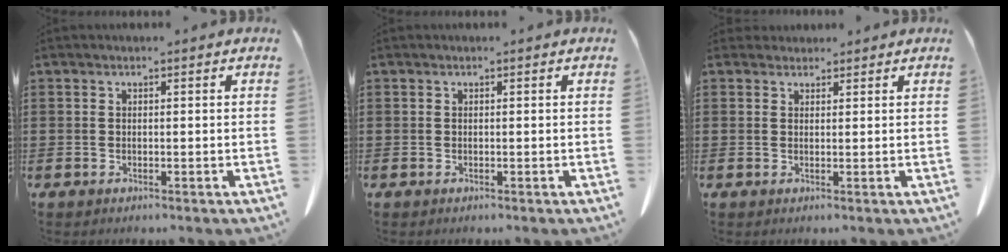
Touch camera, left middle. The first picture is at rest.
{"total": 0.0}
{"total": 1.7, "force": [1.5, 0.7, 0.1], "torque": [-0.007, 0.003, 0.030]}